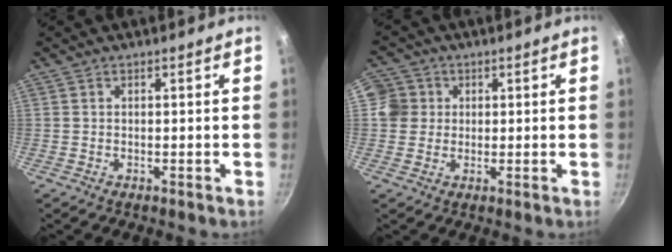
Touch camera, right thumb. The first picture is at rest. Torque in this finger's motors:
{"motor_torque": [-0.04, -0.13, -0.10, 0.78, 0.07]}